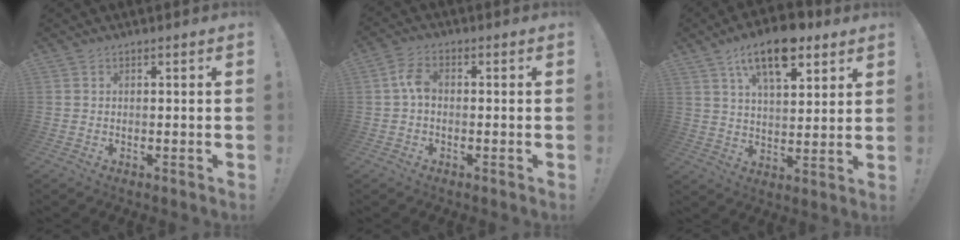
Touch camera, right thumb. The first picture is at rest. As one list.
[{"total": 4.9, "force": [-0.1, 2.8, 4.0], "torque": [-0.085, 0.013, 0.001]}, {"total": 14.8, "force": [8.9, 6.3, 9.9], "torque": [-0.158, -0.037, 0.154]}]